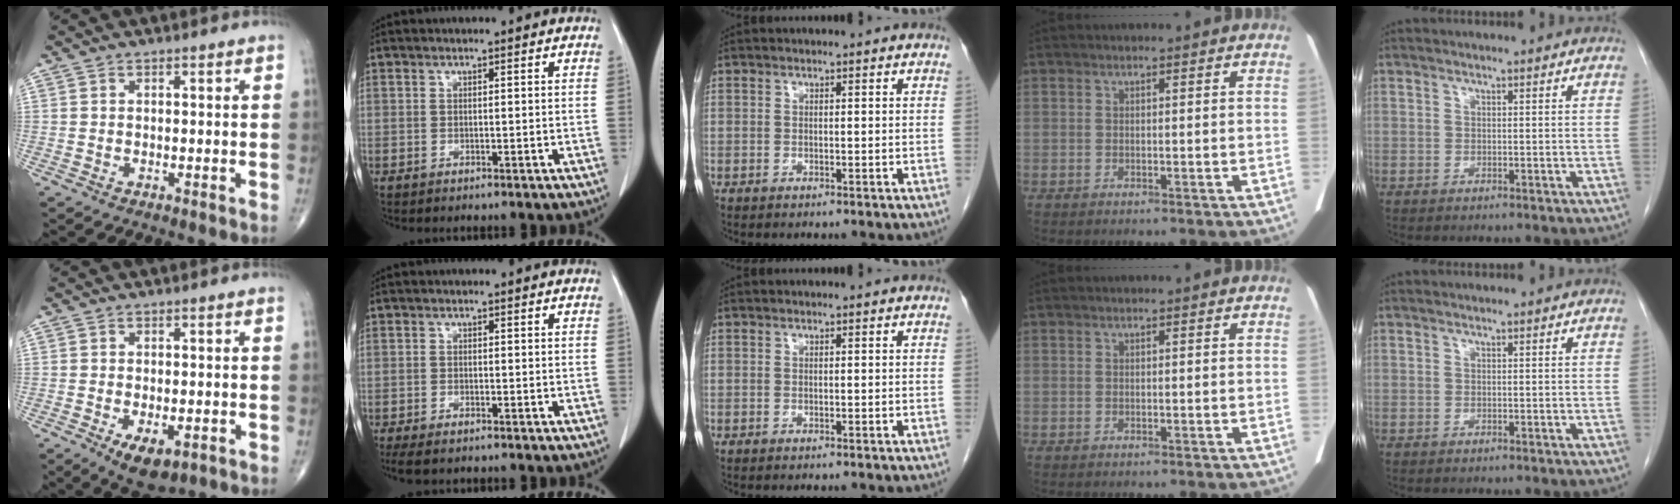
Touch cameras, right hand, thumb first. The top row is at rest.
{"thumb": {"total": 6.6, "force": [-2.7, 3.3, 5.1], "torque": [-0.078, -0.002, -0.032]}, "index": {"total": 4.3, "force": [-3.5, 1.3, 2.2], "torque": [-0.037, -0.011, -0.055]}}